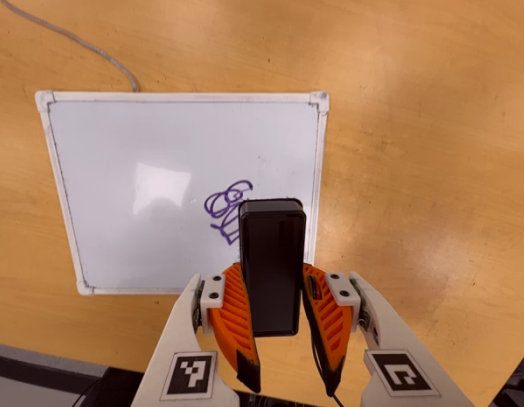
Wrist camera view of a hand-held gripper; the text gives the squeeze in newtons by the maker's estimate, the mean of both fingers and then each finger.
{"total": 7.9, "left": 6.4, "right": 9.4}